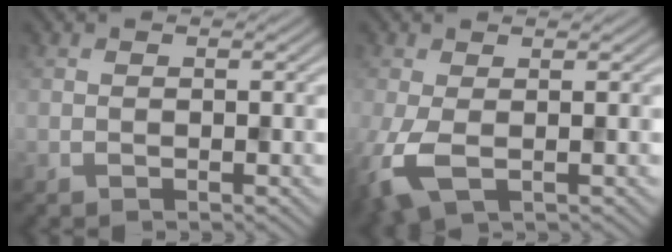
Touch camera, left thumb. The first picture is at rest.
{"total": 4.4, "force": [-1.0, 2.0, 3.8], "torque": [-0.105, -0.007, -0.021]}